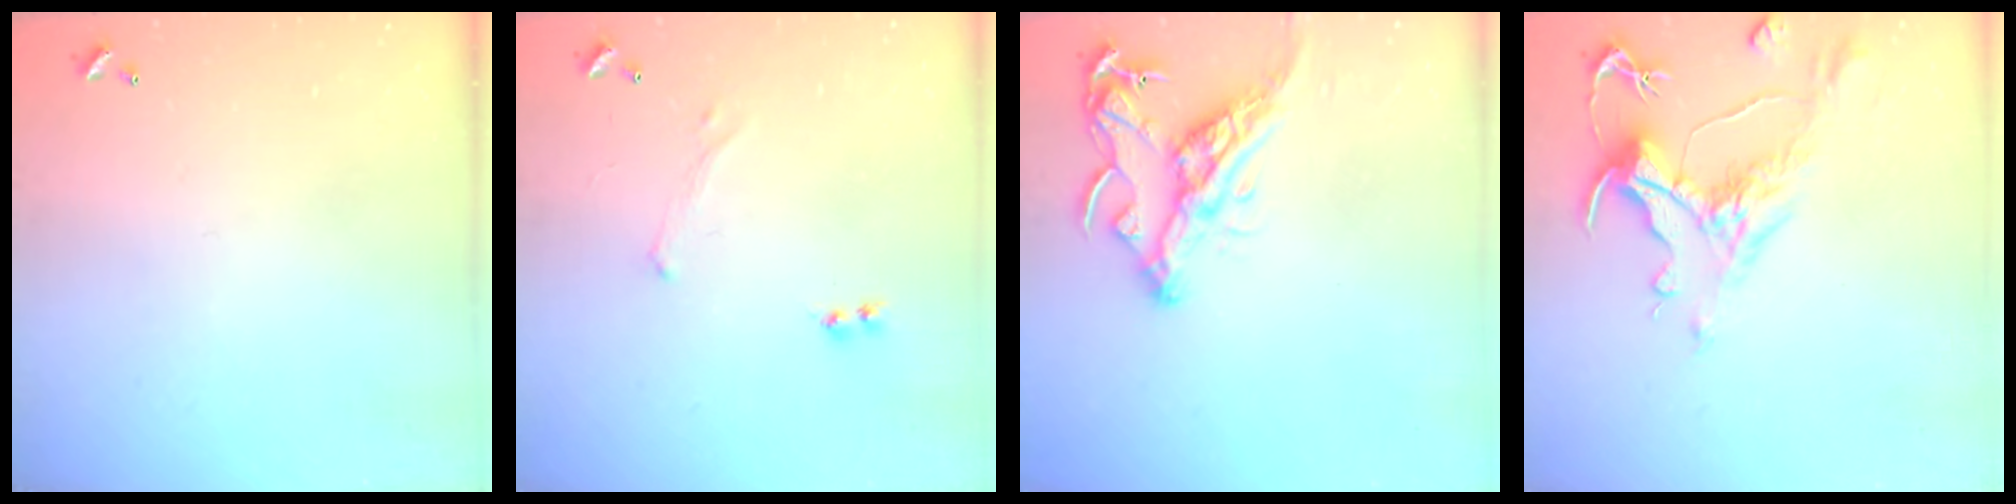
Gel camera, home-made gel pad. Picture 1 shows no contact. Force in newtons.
{"total": 0.0}
{"total": 15.3, "press": 15.2, "slide": 1.8}
{"total": 1.8, "press": 1.1, "slide": 1.4}